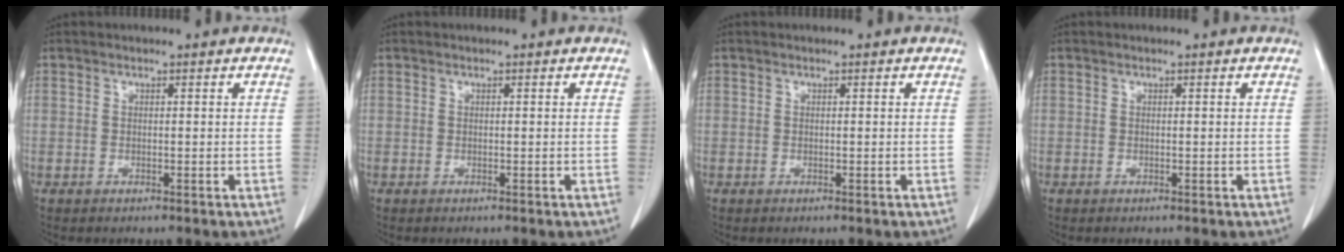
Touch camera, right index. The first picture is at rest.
{"total": 0.0}
{"total": 0.0}
{"total": 0.0}